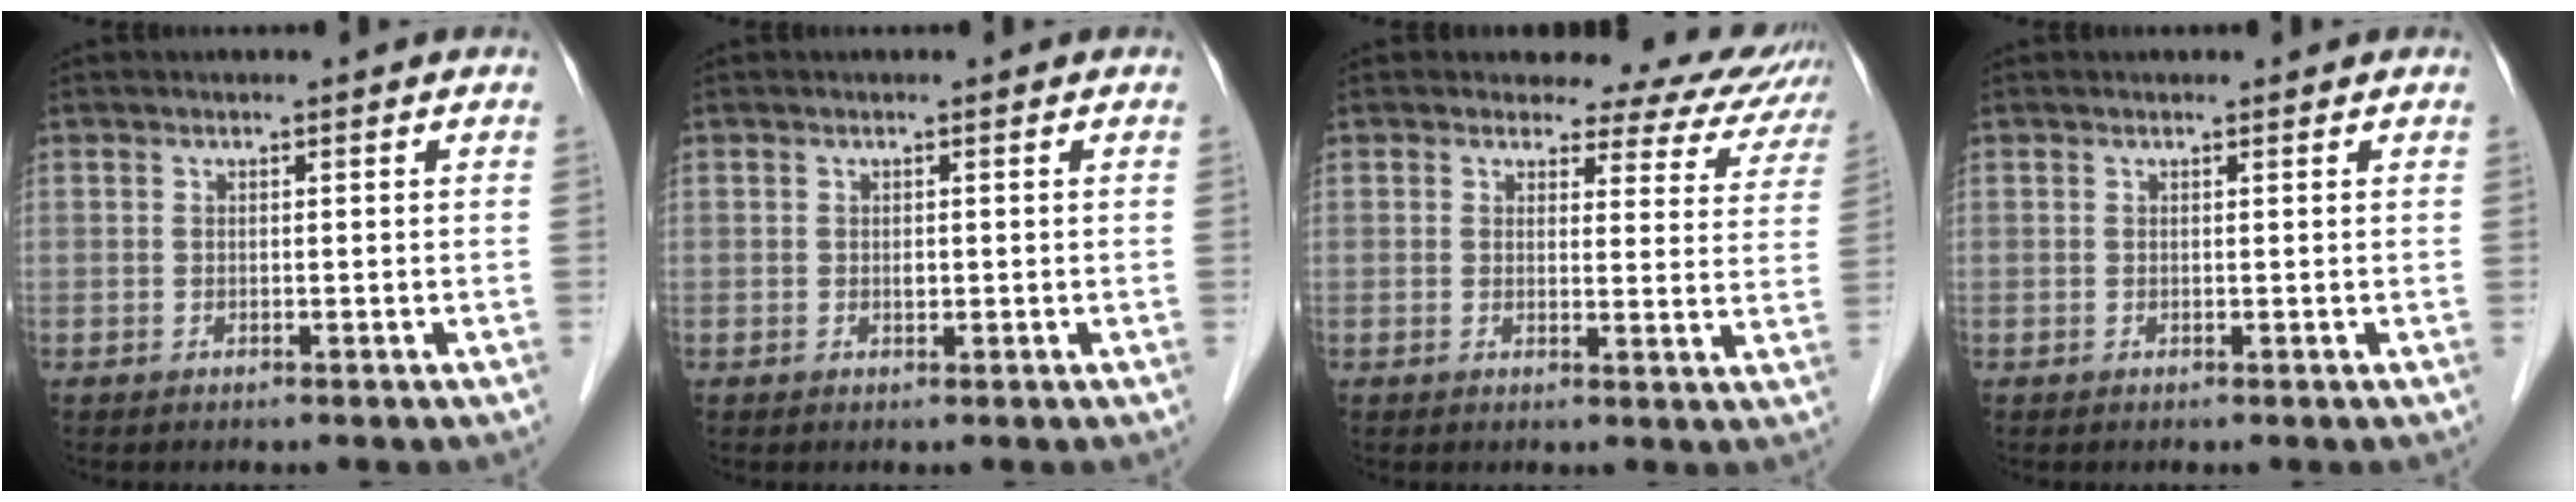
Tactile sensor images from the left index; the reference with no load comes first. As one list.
[{"total": 0.6, "force": [0.0, 0.4, 0.4], "torque": [-0.008, 0.000, -0.001]}, {"total": 10.5, "force": [9.3, 4.3, 2.3], "torque": [0.004, -0.015, 0.071]}, {"total": 0.7, "force": [0.7, 0.2, 0.2], "torque": [-0.009, 0.006, 0.009]}]